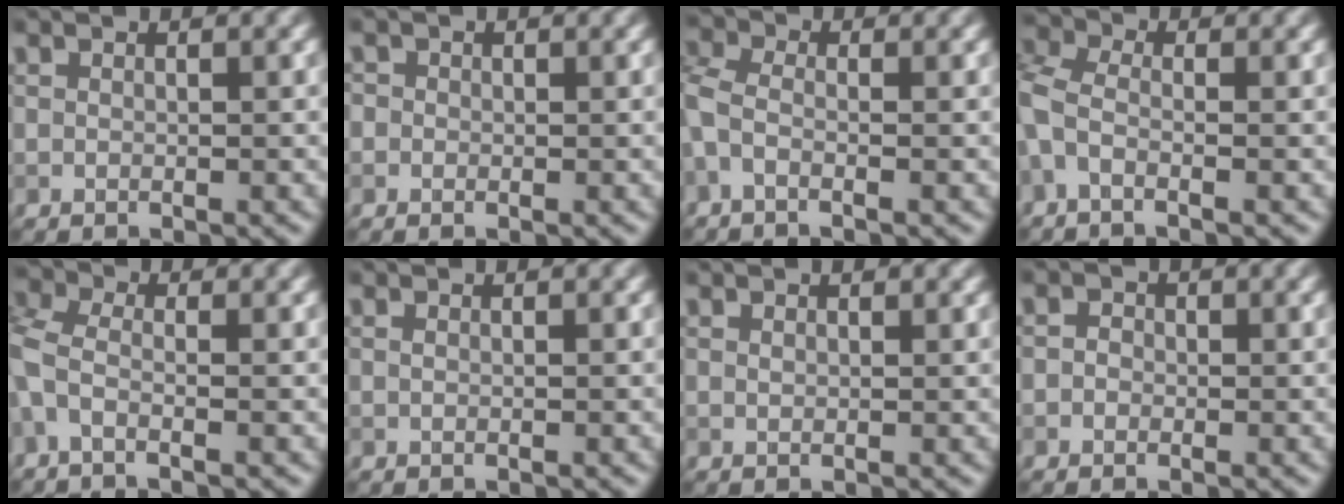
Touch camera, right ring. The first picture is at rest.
{"total": 1.1, "force": [0.3, 1.0, 0.3], "torque": [-0.001, 0.000, -0.007]}
{"total": 2.6, "force": [-0.9, 1.4, 2.0], "torque": [-0.054, -0.002, -0.034]}
{"total": 3.6, "force": [-1.1, 2.0, 2.8], "torque": [-0.075, 0.003, -0.040]}
{"total": 3.3, "force": [-1.0, 1.7, 2.7], "torque": [-0.073, 0.001, -0.038]}
{"total": 0.0}
{"total": 0.8, "force": [0.5, 0.4, 0.4], "torque": [-0.008, 0.001, 0.010]}
{"total": 1.1, "force": [0.0, 1.1, 0.4], "torque": [0.003, -0.002, -0.016]}